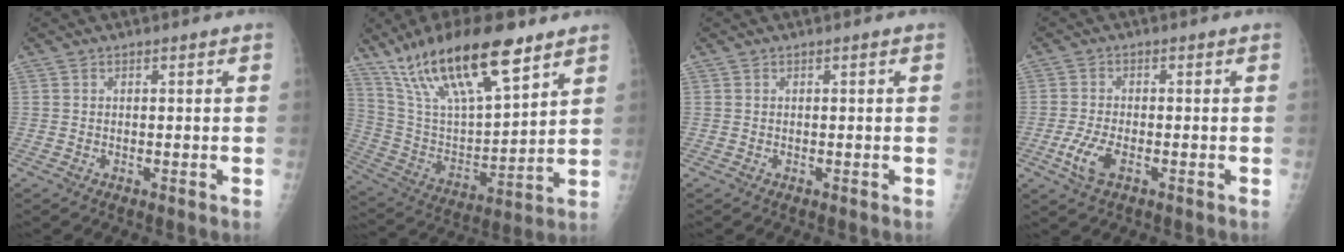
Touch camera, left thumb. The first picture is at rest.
{"total": 23.4, "force": [15.3, 7.3, 16.2], "torque": [-0.274, -0.044, 0.285]}
{"total": 0.0}
{"total": 5.1, "force": [-2.0, 2.4, 4.1], "torque": [-0.093, 0.001, -0.037]}